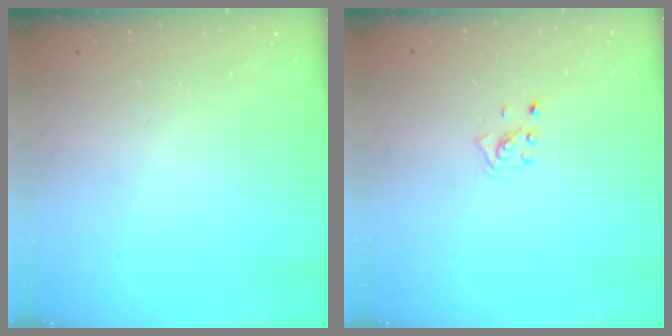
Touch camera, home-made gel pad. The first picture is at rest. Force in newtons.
{"total": 2.2, "press": 2.2, "slide": 0.6}